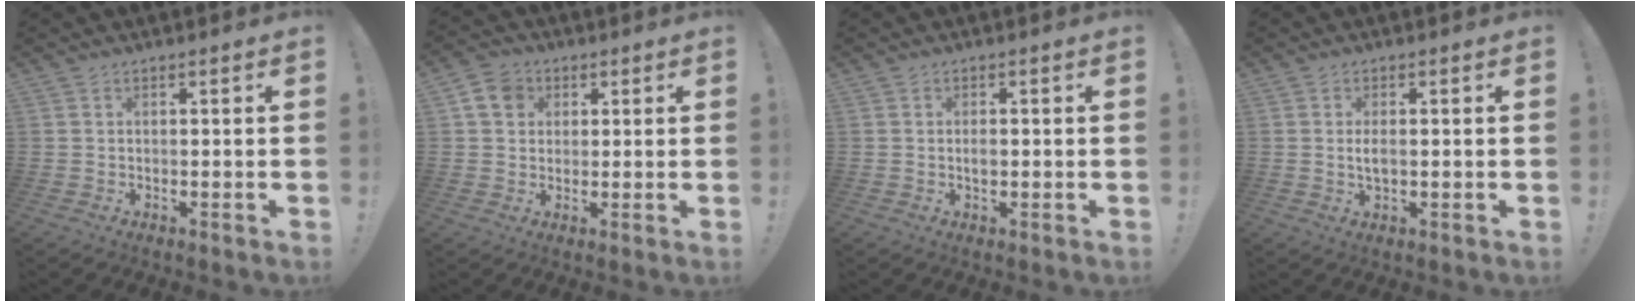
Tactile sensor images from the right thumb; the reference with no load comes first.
{"total": 7.4, "force": [2.6, 6.2, 3.0], "torque": [-0.041, -0.003, 0.053]}
{"total": 1.7, "force": [-0.3, 1.1, 1.3], "torque": [-0.009, -0.003, -0.008]}
{"total": 2.6, "force": [-0.1, 1.1, 2.3], "torque": [-0.037, 0.000, -0.003]}